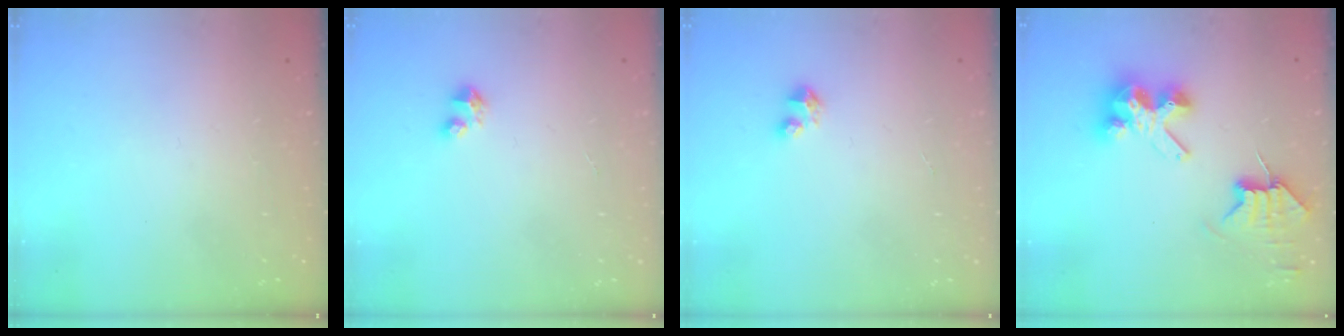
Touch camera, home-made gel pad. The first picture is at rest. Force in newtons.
{"total": 2.6, "press": 2.6, "slide": 0.1}
{"total": 2.6, "press": 2.6, "slide": 0.1}
{"total": 8.9, "press": 8.9, "slide": 0.9}